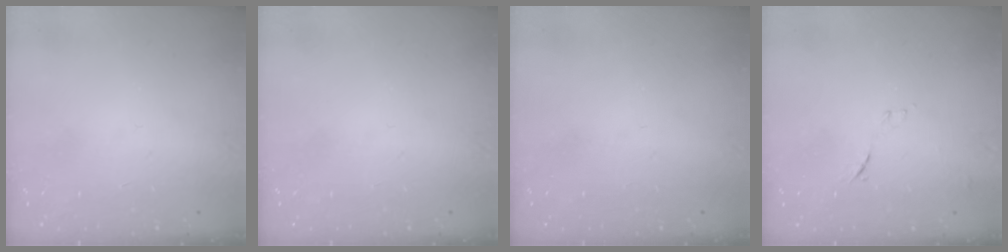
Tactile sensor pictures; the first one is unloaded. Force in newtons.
{"total": 0.0}
{"total": 0.0}
{"total": 7.5, "press": 7.5, "slide": 0.8}